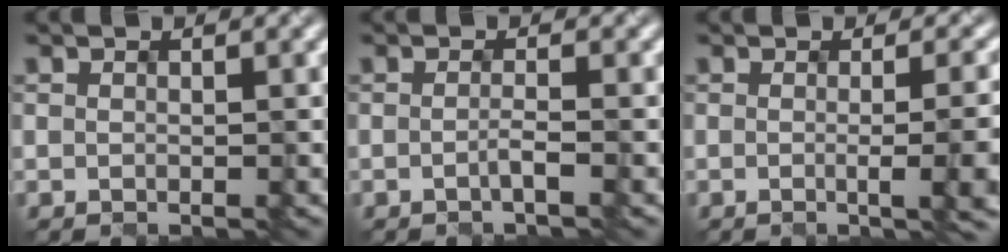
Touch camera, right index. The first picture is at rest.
{"total": 1.1, "force": [-0.7, 0.1, 0.8], "torque": [-0.016, 0.001, -0.014]}
{"total": 7.2, "force": [-0.8, 2.7, 6.7], "torque": [-0.050, 0.005, -0.007]}